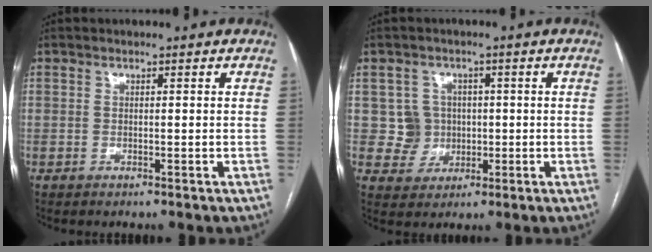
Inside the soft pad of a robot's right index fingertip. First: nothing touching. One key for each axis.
{"total": 4.7, "fx": 0.3, "fy": 4.7, "fz": 0.3, "tx": 0.004, "ty": 0.017, "tz": 0.012}